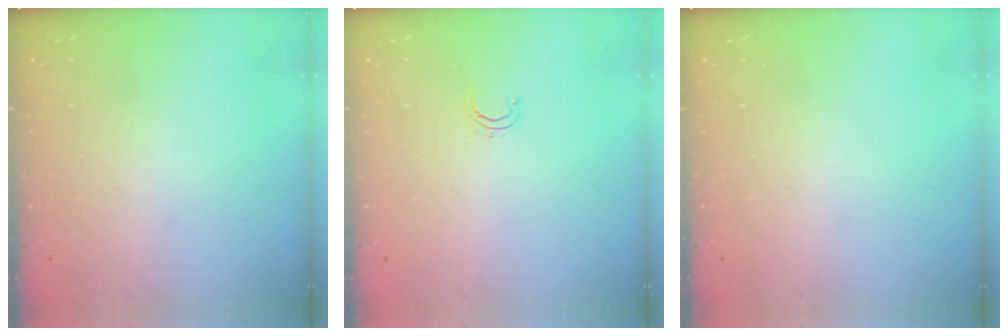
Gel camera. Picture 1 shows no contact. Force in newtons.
{"total": 2.8, "press": 2.8, "slide": 0.2}
{"total": 0.0}